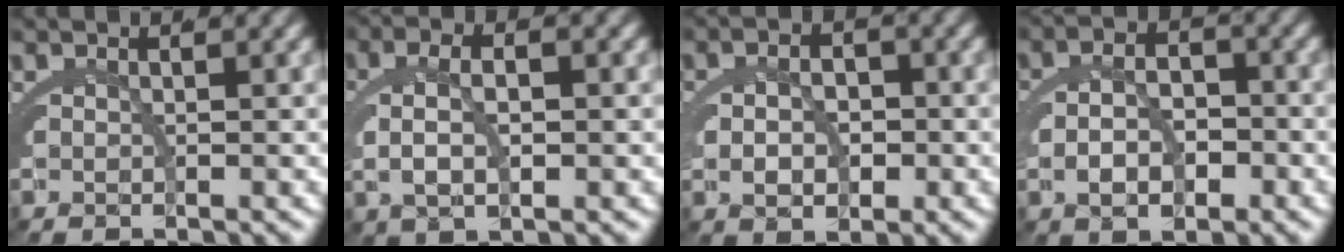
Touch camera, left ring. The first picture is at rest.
{"total": 4.1, "force": [-0.1, 1.9, 3.6], "torque": [-0.067, 0.002, 0.000]}
{"total": 3.5, "force": [-0.5, 2.3, 2.5], "torque": [-0.035, -0.008, -0.006]}
{"total": 4.6, "force": [-1.1, 2.9, 3.3], "torque": [-0.044, -0.001, -0.020]}